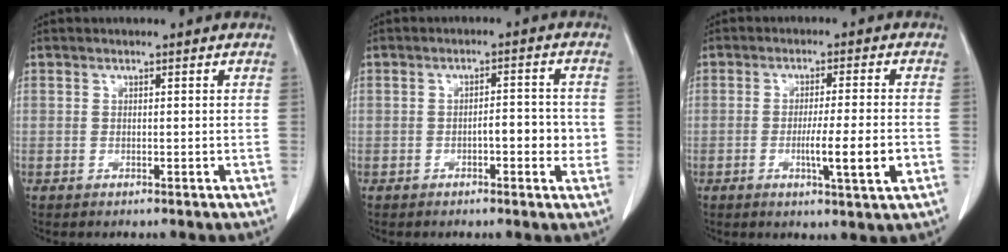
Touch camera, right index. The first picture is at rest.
{"total": 4.6, "force": [-1.0, 1.5, 4.2], "torque": [-0.056, 0.007, -0.013]}
{"total": 7.3, "force": [-2.1, -0.2, 7.0], "torque": [-0.108, -0.013, -0.034]}